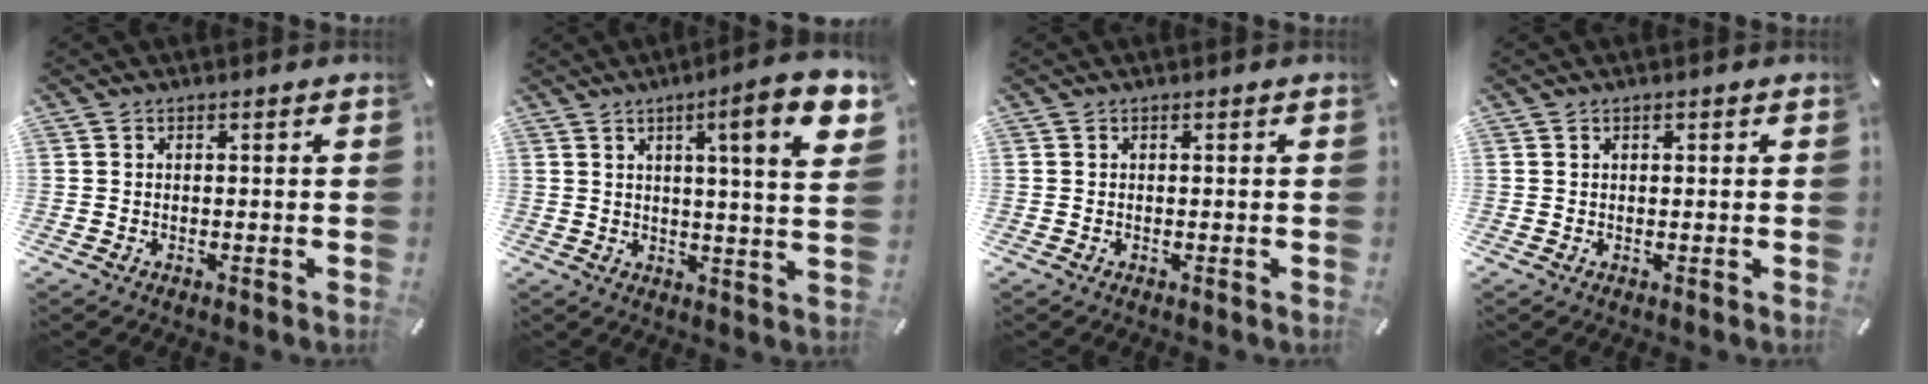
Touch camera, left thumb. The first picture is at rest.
{"total": 13.6, "force": [5.8, 1.7, 12.1], "torque": [-0.178, -0.023, 0.082]}
{"total": 0.0}
{"total": 0.7, "force": [0.3, 0.4, 0.5], "torque": [-0.010, 0.004, 0.003]}